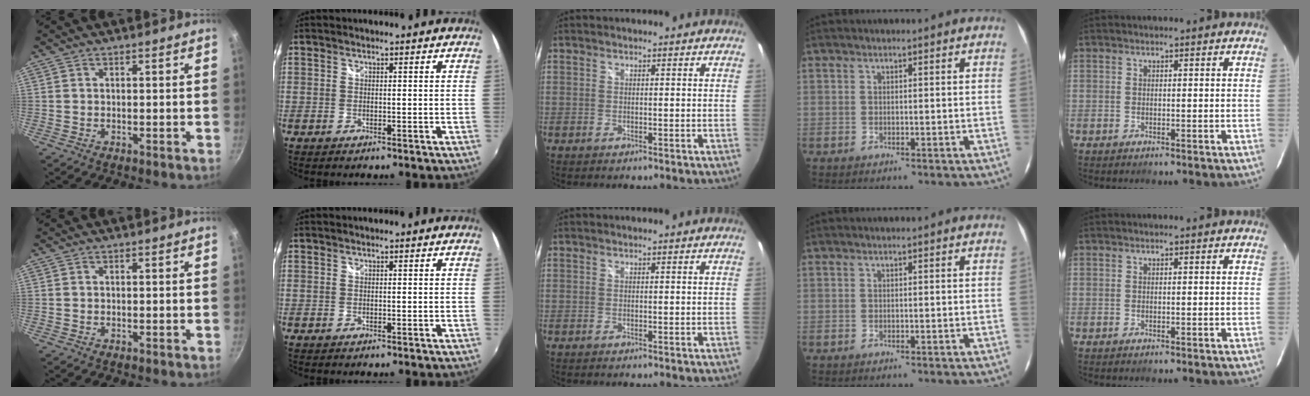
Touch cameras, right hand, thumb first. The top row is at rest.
{}